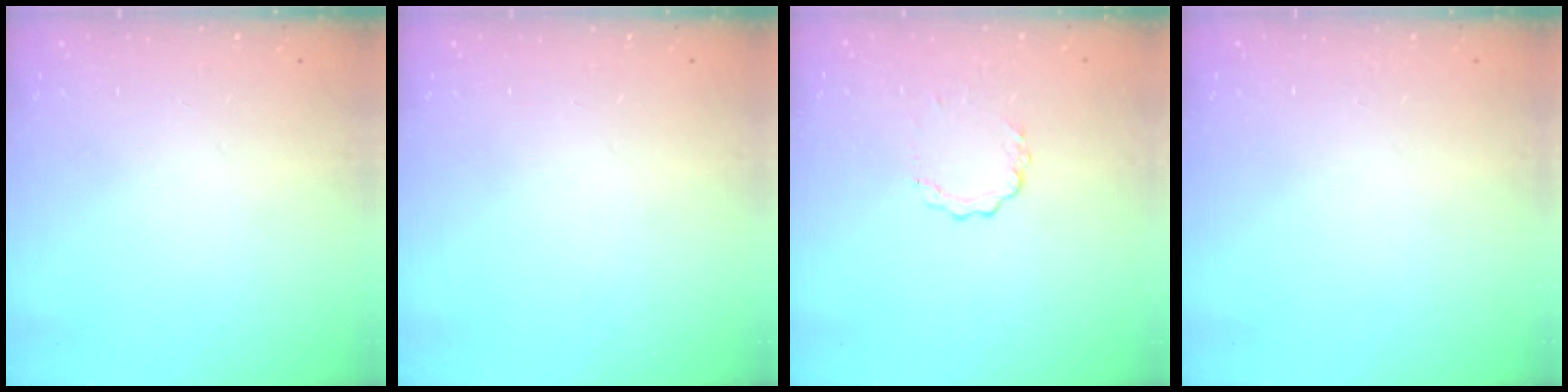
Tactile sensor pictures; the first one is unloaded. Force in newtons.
{"total": 0.0}
{"total": 3.6, "press": 3.5, "slide": 0.3}
{"total": 0.0}